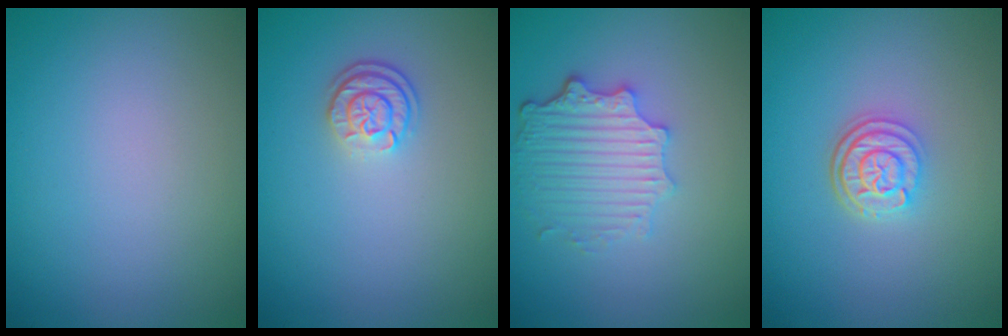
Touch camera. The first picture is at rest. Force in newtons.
{"total": 2.4, "press": 1.9, "slide": 1.5}
{"total": 4.1, "press": 3.3, "slide": 2.4}
{"total": 2.9, "press": 2.4, "slide": 1.7}